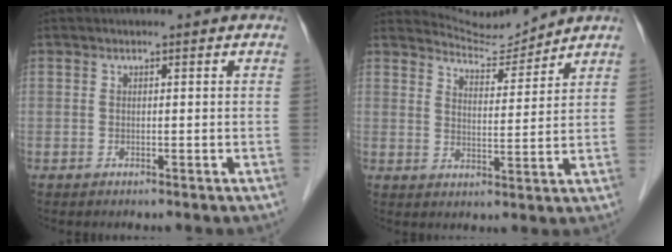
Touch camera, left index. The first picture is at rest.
{"total": 5.7, "force": [5.5, -0.6, -1.1], "torque": [0.005, -0.009, 0.099]}